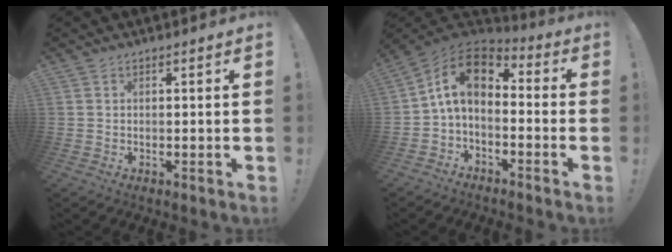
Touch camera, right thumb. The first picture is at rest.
{"total": 11.4, "force": [1.6, 7.1, 8.7], "torque": [-0.156, 0.003, 0.029]}